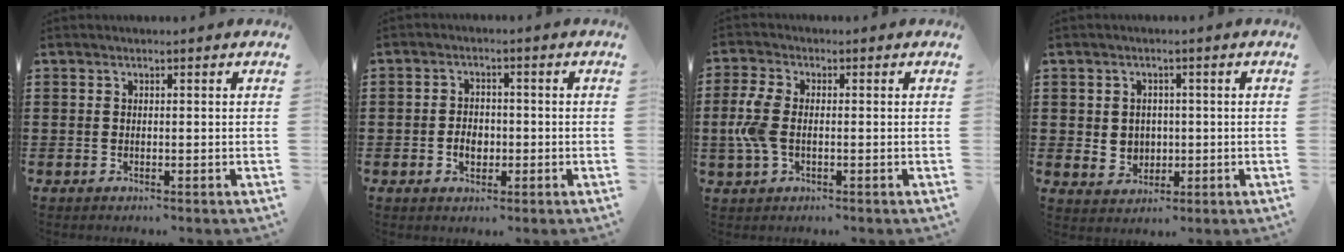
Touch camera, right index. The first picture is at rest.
{"total": 3.3, "force": [-1.0, 2.3, 2.2], "torque": [-0.037, -0.002, -0.021]}
{"total": 6.0, "force": [-0.5, 3.3, 4.9], "torque": [-0.133, -0.006, -0.019]}
{"total": 3.0, "force": [0.2, 2.9, 0.8], "torque": [-0.022, 0.003, 0.000]}